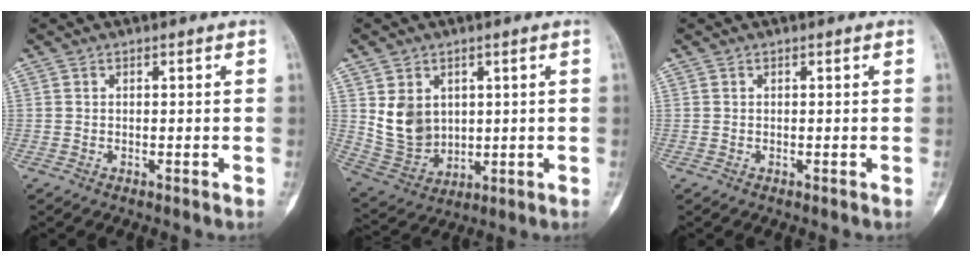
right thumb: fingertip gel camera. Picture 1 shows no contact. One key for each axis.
{"total": 9.3, "fx": 2.4, "fy": 7.5, "fz": 5.1, "tx": -0.069, "ty": -0.017, "tz": 0.070}
{"total": 0.0}